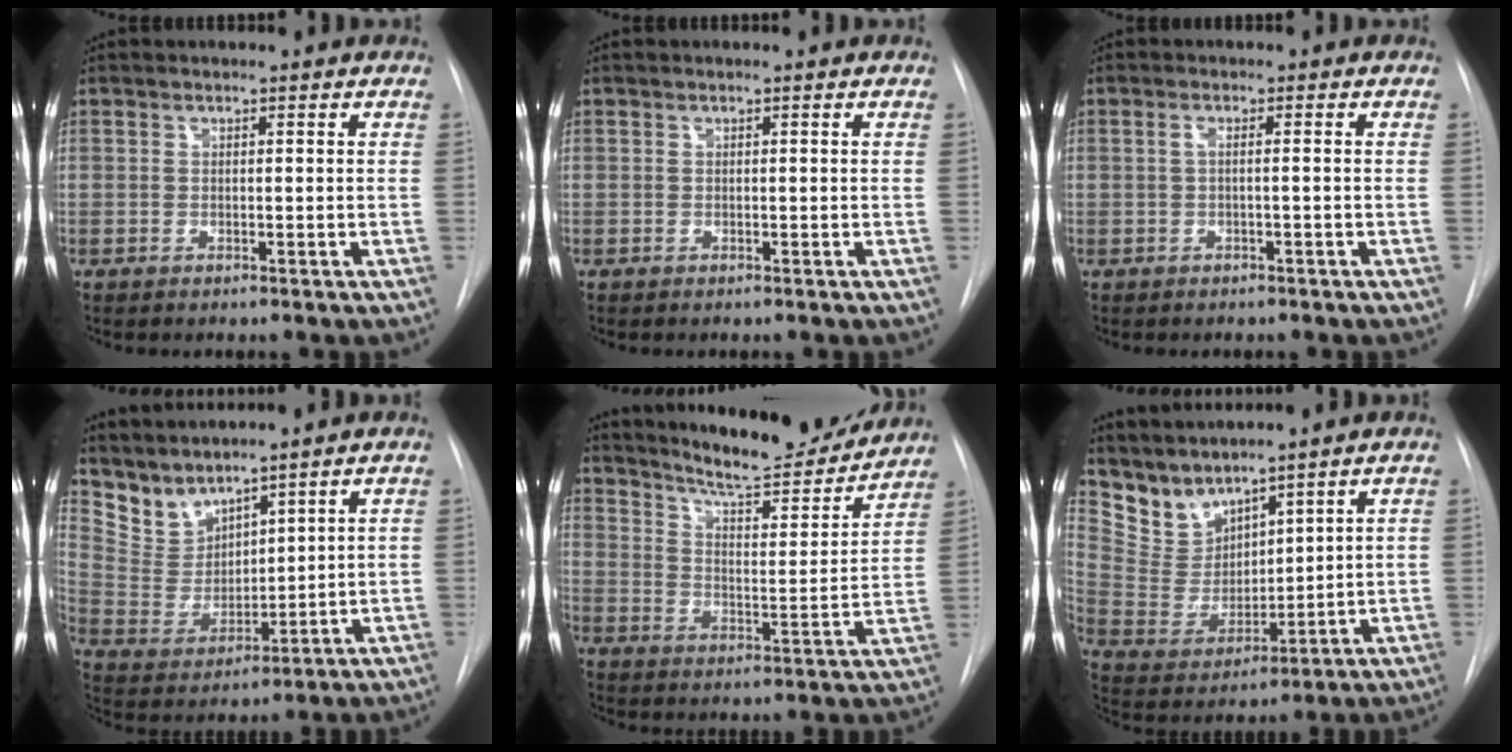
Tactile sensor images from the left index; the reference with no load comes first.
{"total": 0.0}
{"total": 1.3, "force": [-0.2, -0.1, 1.2], "torque": [-0.027, 0.007, -0.002]}
{"total": 7.4, "force": [7.0, 2.2, 0.7], "torque": [-0.033, 0.008, 0.164]}
{"total": 18.1, "force": [16.7, 2.2, 6.6], "torque": [-0.100, -0.028, 0.242]}
{"total": 8.3, "force": [7.9, 2.7, 0.9], "torque": [-0.039, 0.008, 0.179]}